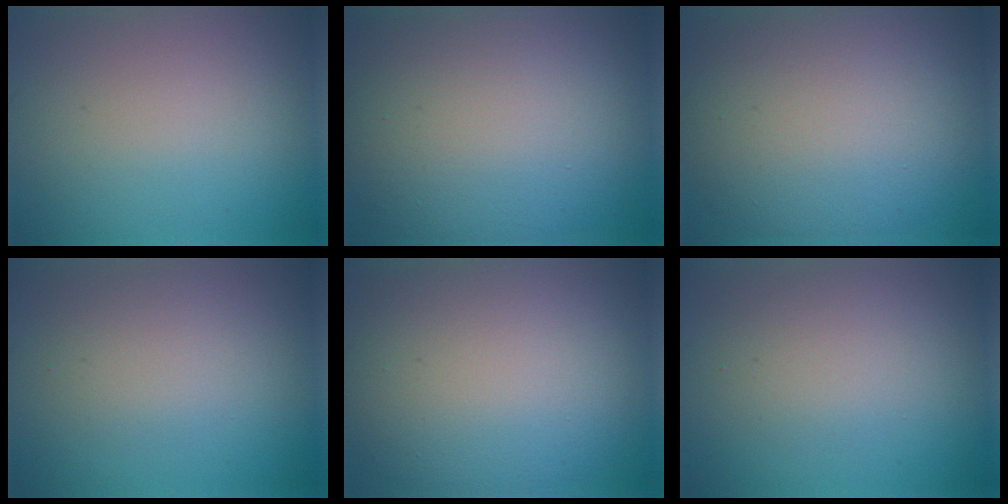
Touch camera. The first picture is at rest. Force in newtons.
{"total": 14.5, "press": 14.5, "slide": 1.0}
{"total": 11.8, "press": 11.8, "slide": 0.7}
{"total": 2.5, "press": 2.5, "slide": 0.2}
{"total": 13.8, "press": 13.8, "slide": 1.0}
{"total": 2.8, "press": 2.8, "slide": 0.2}